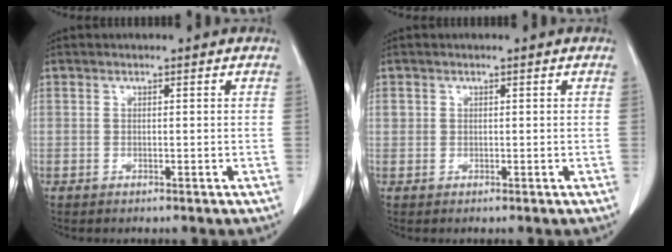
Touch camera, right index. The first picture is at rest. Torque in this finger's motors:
{"motor_torque": [0.09, 0.11, -0.02, -0.01]}